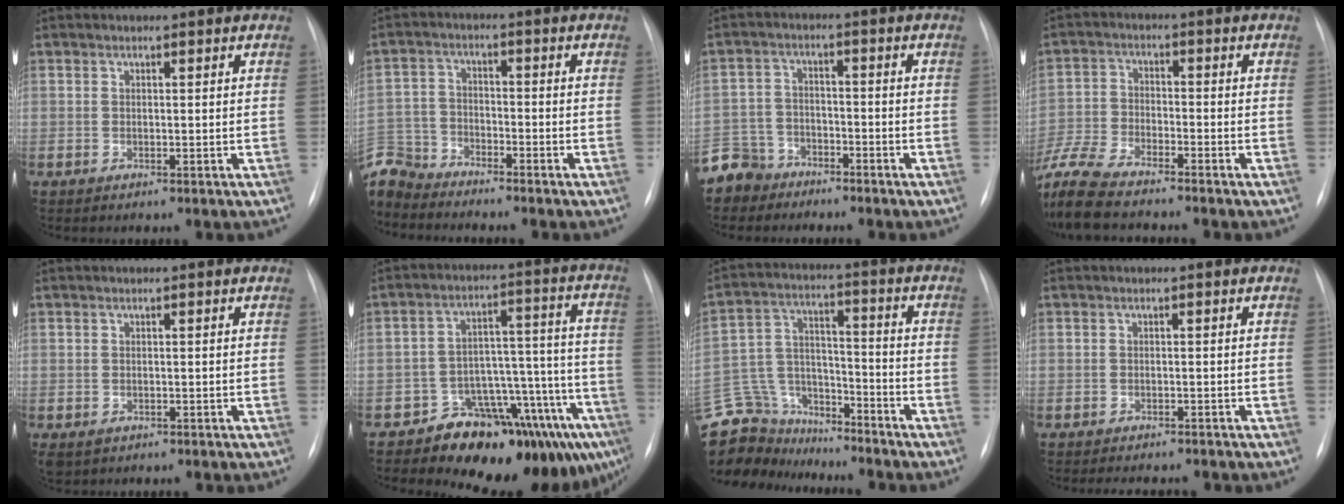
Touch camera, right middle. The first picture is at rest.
{"total": 8.2, "force": [-7.9, 2.2, 0.1], "torque": [-0.015, 0.004, -0.162]}
{"total": 7.2, "force": [-5.8, 4.2, 0.0], "torque": [-0.004, 0.001, -0.114]}
{"total": 13.3, "force": [-11.4, 2.8, 6.2], "torque": [-0.143, -0.012, -0.208]}
{"total": 2.0, "force": [-0.9, 1.6, 0.7], "torque": [-0.013, -0.001, -0.006]}
{"total": 16.7, "force": [-11.2, 5.9, 10.9], "torque": [-0.074, 0.076, -0.152]}
{"total": 16.4, "force": [-14.9, 6.3, 3.1], "torque": [-0.077, 0.047, -0.251]}
{"total": 5.1, "force": [-4.5, 1.4, 1.8], "torque": [-0.019, -0.001, -0.055]}